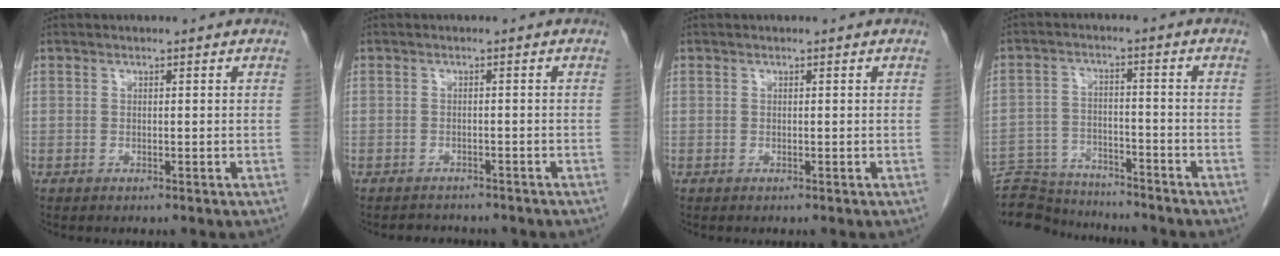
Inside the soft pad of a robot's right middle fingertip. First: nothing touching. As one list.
[{"total": 3.6, "force": [-3.3, 1.4, 0.6], "torque": [-0.011, -0.001, -0.042]}, {"total": 0.0}, {"total": 12.4, "force": [-12.0, 2.5, 1.7], "torque": [-0.029, 0.018, -0.187]}]